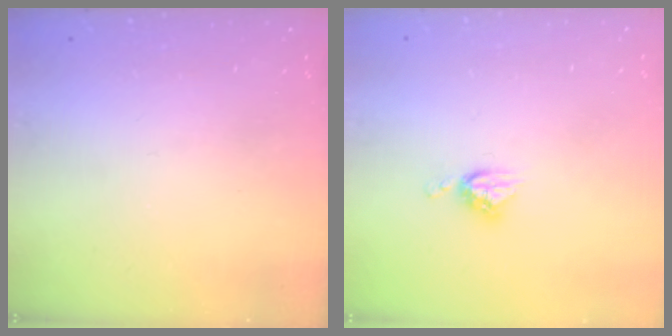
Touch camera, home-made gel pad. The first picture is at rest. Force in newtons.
{"total": 5.4, "press": 5.4, "slide": 0.1}